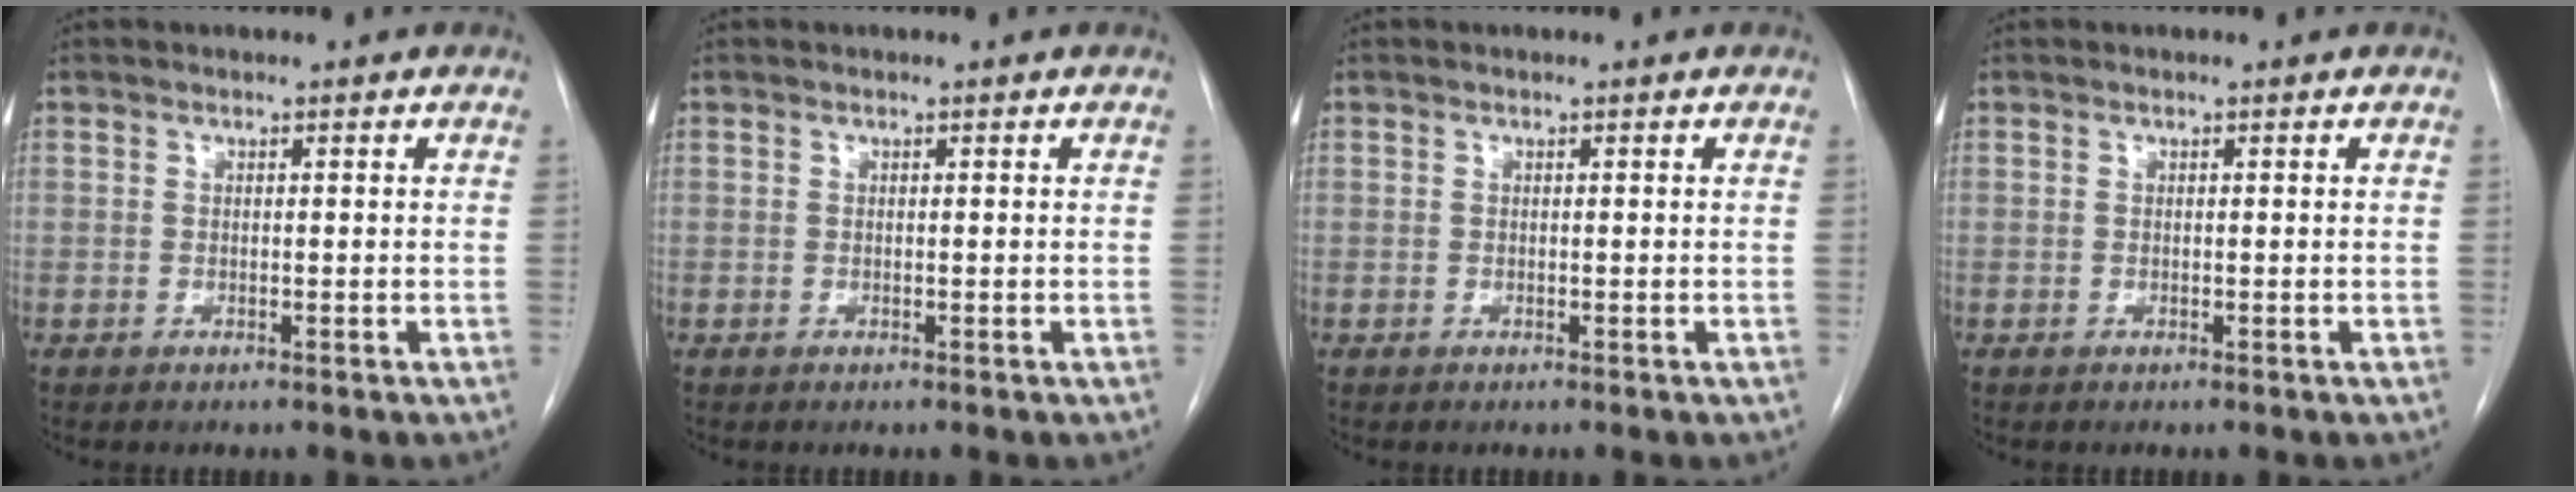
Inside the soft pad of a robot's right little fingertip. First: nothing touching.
{"total": 0.0}
{"total": 0.0}
{"total": 0.0}